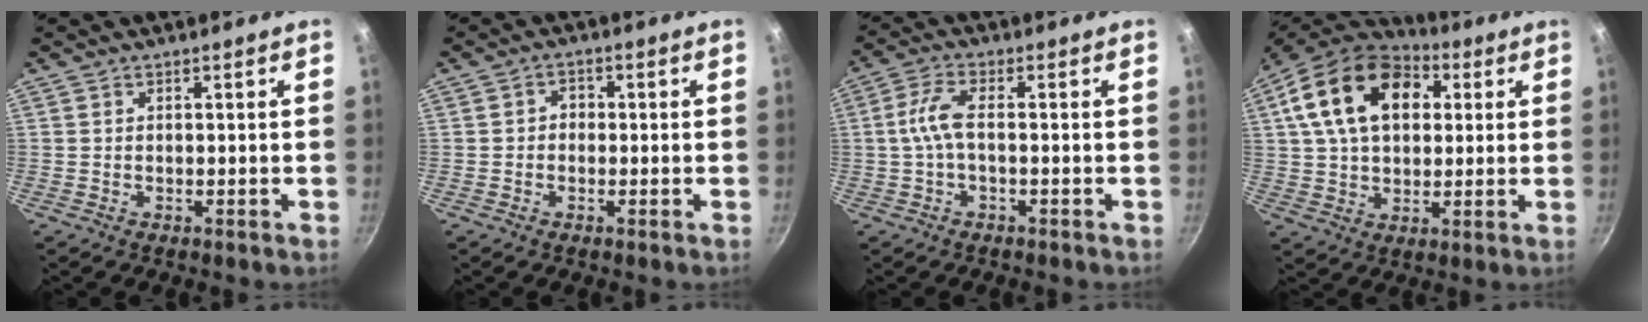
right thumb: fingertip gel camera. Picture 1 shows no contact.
{"total": 2.4, "force": [-0.2, 2.1, 1.3], "torque": [-0.006, 0.009, -0.006]}
{"total": 5.2, "force": [-0.7, 1.9, 4.7], "torque": [-0.114, 0.018, -0.020]}
{"total": 20.7, "force": [6.2, 13.8, 14.2], "torque": [-0.225, 0.012, 0.094]}